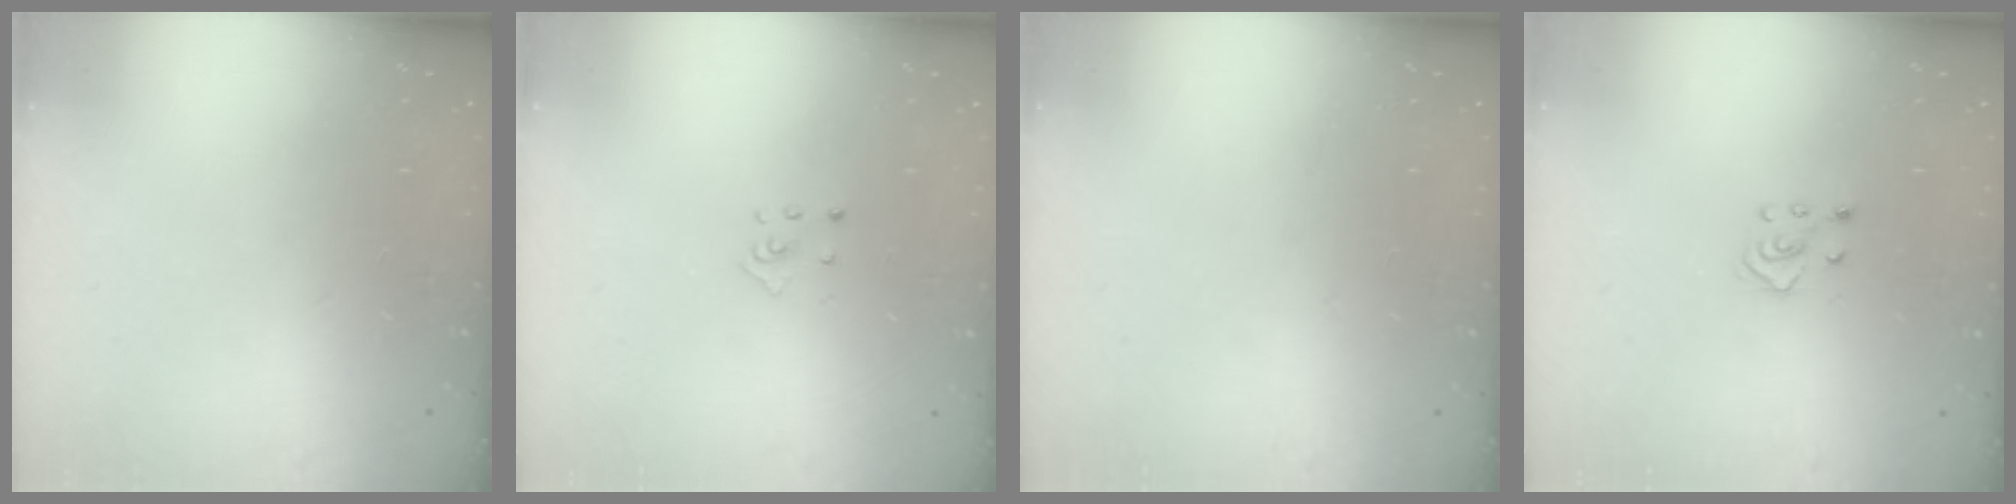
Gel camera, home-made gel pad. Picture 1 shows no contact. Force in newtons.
{"total": 2.9, "press": 2.9, "slide": 0.3}
{"total": 0.0}
{"total": 3.1, "press": 3.1, "slide": 0.4}